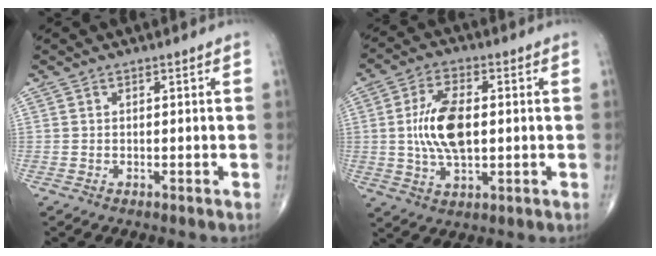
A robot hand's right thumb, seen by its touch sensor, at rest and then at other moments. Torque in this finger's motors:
{"motor_torque": [0.71, 0.81, 0.52, 0.20, 0.12]}